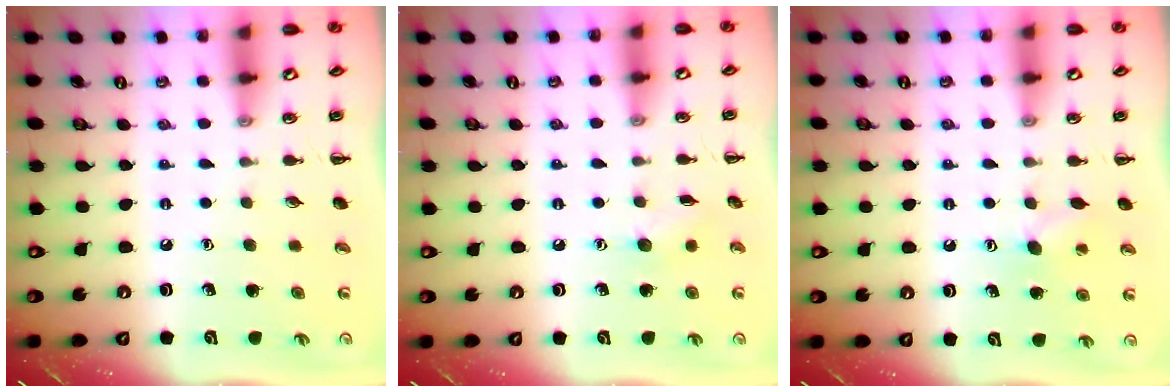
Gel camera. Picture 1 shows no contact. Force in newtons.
{"total": 5.5, "press": 5.3, "slide": 1.1}
{"total": 6.8, "press": 6.6, "slide": 1.6}